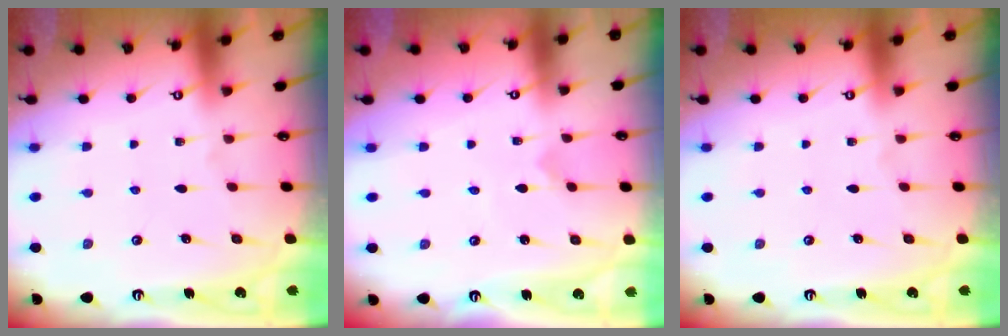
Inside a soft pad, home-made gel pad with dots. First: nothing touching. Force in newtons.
{"total": 0.0}
{"total": 0.0}